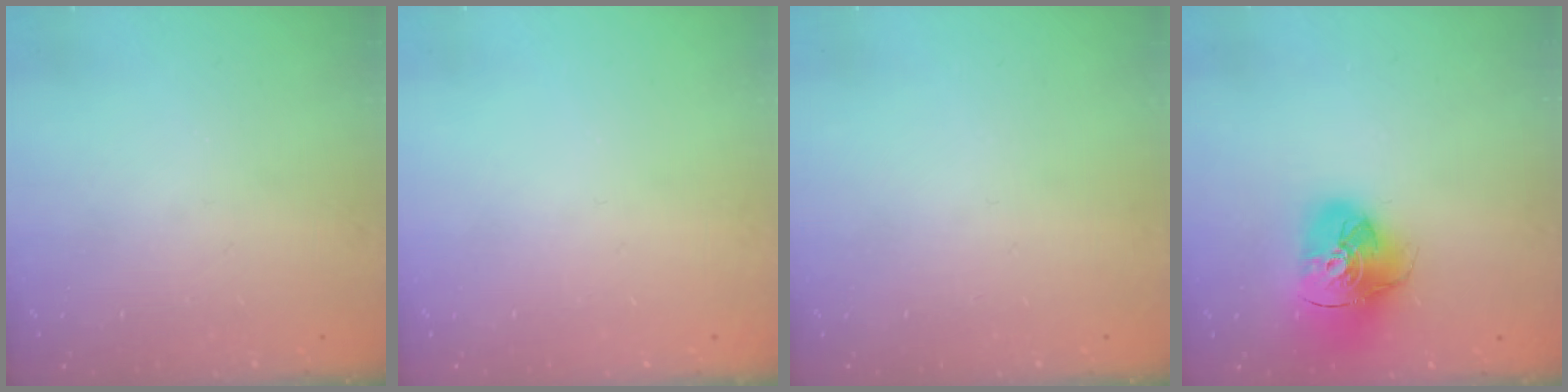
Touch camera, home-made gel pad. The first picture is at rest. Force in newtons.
{"total": 0.0}
{"total": 0.0}
{"total": 15.7, "press": 15.6, "slide": 1.9}